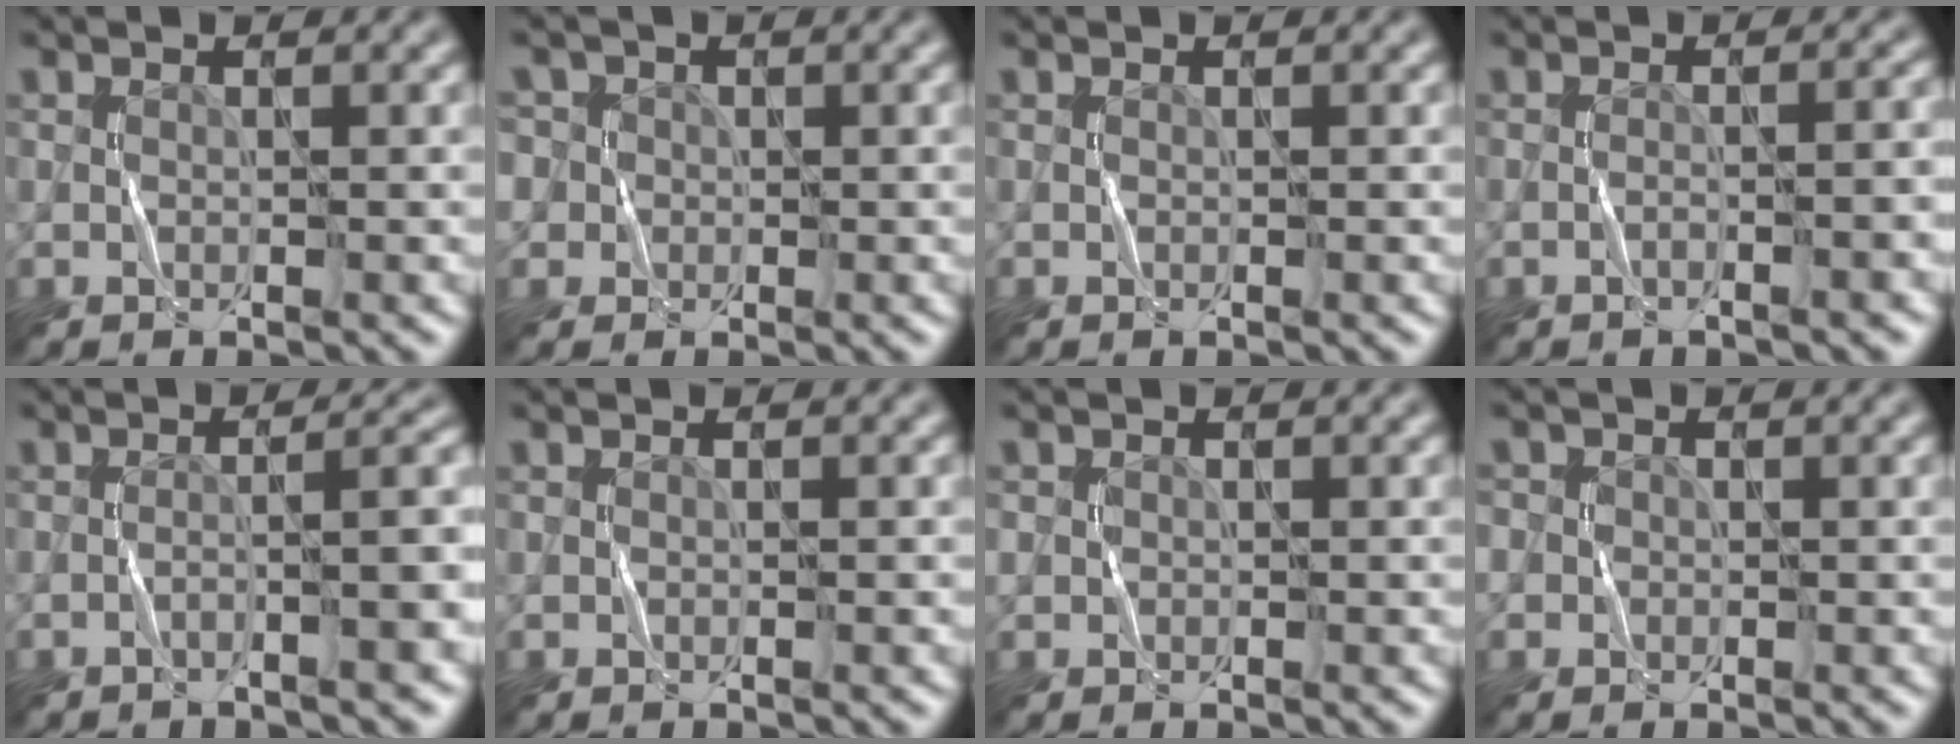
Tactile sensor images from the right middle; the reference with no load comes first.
{"total": 5.0, "force": [1.5, 4.5, 1.6], "torque": [-0.036, 0.033, 0.003]}
{"total": 0.0}
{"total": 2.4, "force": [-1.3, 0.5, 1.9], "torque": [-0.012, 0.019, -0.025]}
{"total": 4.1, "force": [-1.9, 0.8, 3.6], "torque": [-0.034, 0.020, -0.034]}
{"total": 0.0}
{"total": 0.7, "force": [0.2, 0.7, 0.1], "torque": [0.001, 0.002, 0.000]}
{"total": 1.7, "force": [0.3, 1.6, 0.4], "torque": [0.000, 0.007, -0.006]}